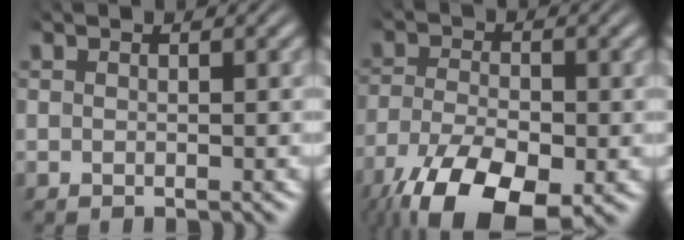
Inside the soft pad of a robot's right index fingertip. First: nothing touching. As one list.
[{"total": 9.1, "force": [-5.2, 4.6, 5.9], "torque": [-0.115, -0.036, -0.066]}]